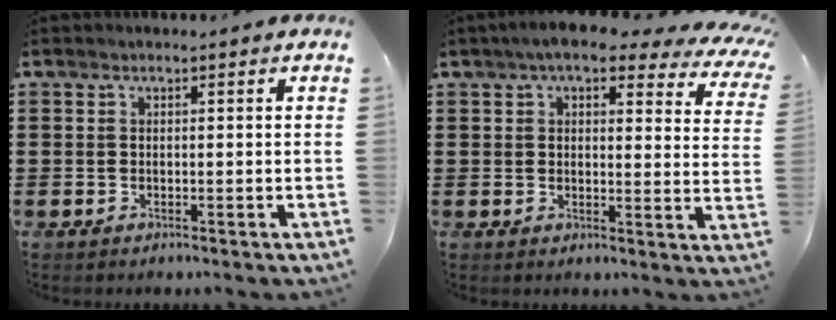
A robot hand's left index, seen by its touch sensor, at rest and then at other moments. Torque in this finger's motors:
{"motor_torque": [2.14, 0.00, 0.25, -0.12]}